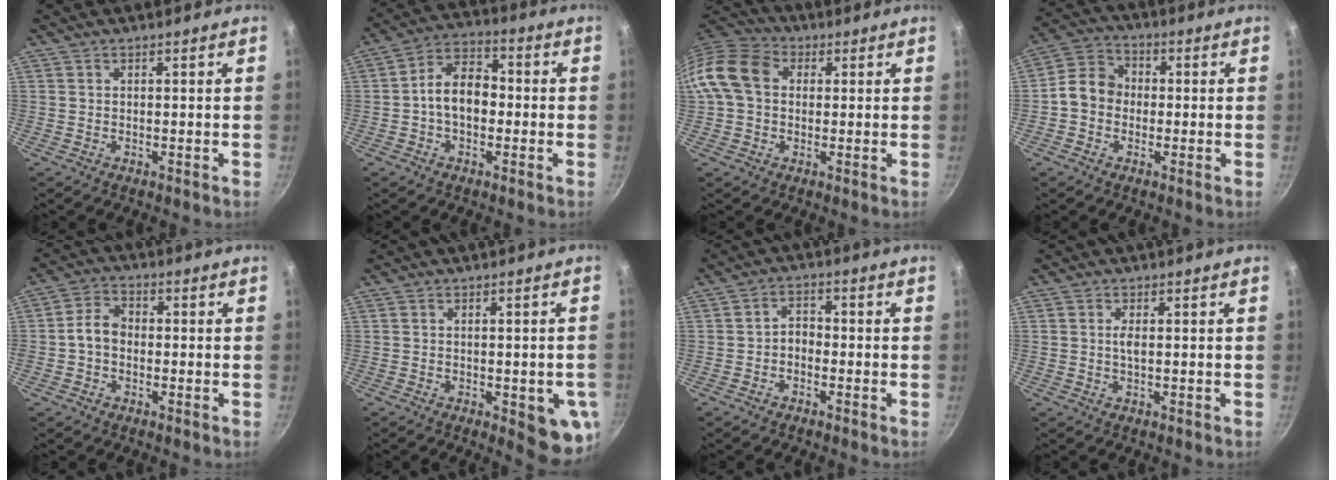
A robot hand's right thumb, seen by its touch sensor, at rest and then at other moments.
{"total": 9.4, "force": [-1.1, 6.5, 6.8], "torque": [-0.082, 0.035, -0.033]}
{"total": 11.3, "force": [1.3, 8.8, 7.0], "torque": [-0.112, 0.026, 0.004]}
{"total": 7.9, "force": [-0.8, 6.7, 4.1], "torque": [-0.046, 0.022, -0.036]}
{"total": 5.5, "force": [-0.8, 4.2, 3.5], "torque": [-0.046, 0.022, -0.025]}
{"total": 9.4, "force": [-2.5, 3.3, 8.5], "torque": [-0.071, 0.002, -0.026]}
{"total": 3.0, "force": [-1.3, 2.2, 1.7], "torque": [-0.015, 0.019, -0.030]}
{"total": 1.7, "force": [0.1, 0.6, 1.6], "torque": [-0.034, 0.001, 0.001]}